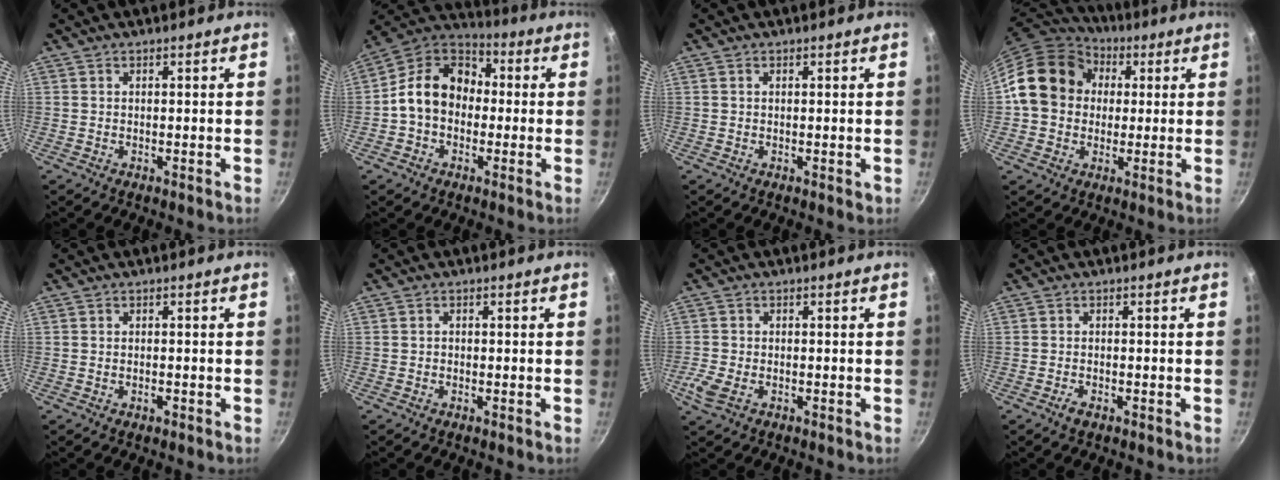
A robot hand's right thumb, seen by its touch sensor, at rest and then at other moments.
{"total": 13.8, "force": [-0.4, 10.7, 8.6], "torque": [-0.107, 0.041, -0.031]}
{"total": 0.7, "force": [0.3, 0.4, 0.5], "torque": [-0.004, 0.001, 0.004]}
{"total": 15.9, "force": [2.4, 13.4, 8.1], "torque": [-0.117, 0.025, 0.026]}
{"total": 1.0, "force": [-0.4, 0.5, 0.7], "torque": [-0.012, 0.003, -0.008]}
{"total": 0.5, "force": [-0.3, 0.4, 0.1], "torque": [-0.001, 0.003, -0.007]}
{"total": 4.0, "force": [-1.6, 2.5, 2.7], "torque": [-0.067, -0.001, -0.034]}
{"total": 1.6, "force": [-1.0, 0.7, 1.0], "torque": [-0.022, 0.007, -0.022]}